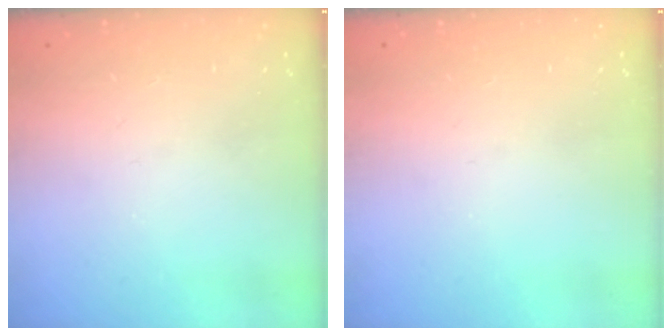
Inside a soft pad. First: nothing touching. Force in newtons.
{"total": 0.0}